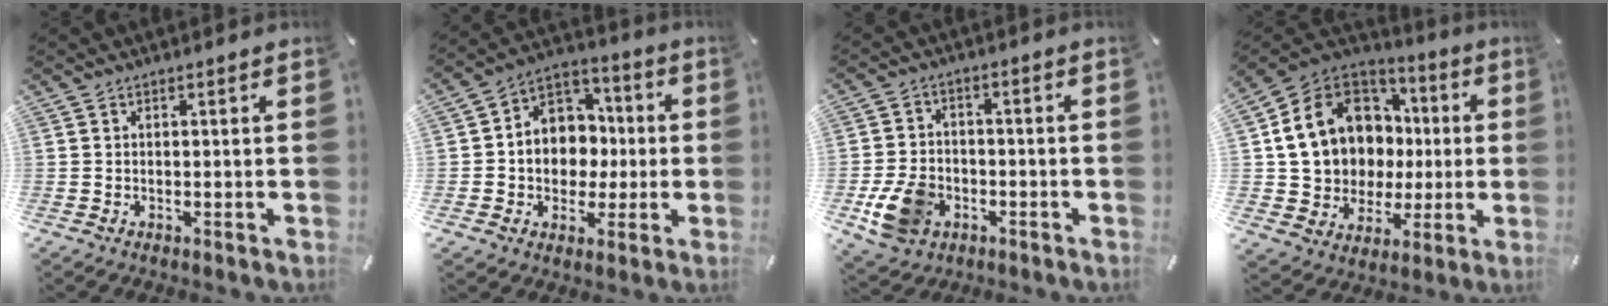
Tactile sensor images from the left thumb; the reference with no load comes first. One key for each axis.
{"total": 10.7, "fx": -1.0, "fy": 10.0, "fz": 3.7, "tx": -0.065, "ty": 0.009, "tz": -0.013}
{"total": 10.2, "fx": -3.6, "fy": 7.7, "fz": 5.6, "tx": -0.117, "ty": 0.015, "tz": -0.061}
{"total": 15.9, "fx": 4.2, "fy": 13.6, "fz": 7.0, "tx": -0.157, "ty": -0.038, "tz": 0.099}